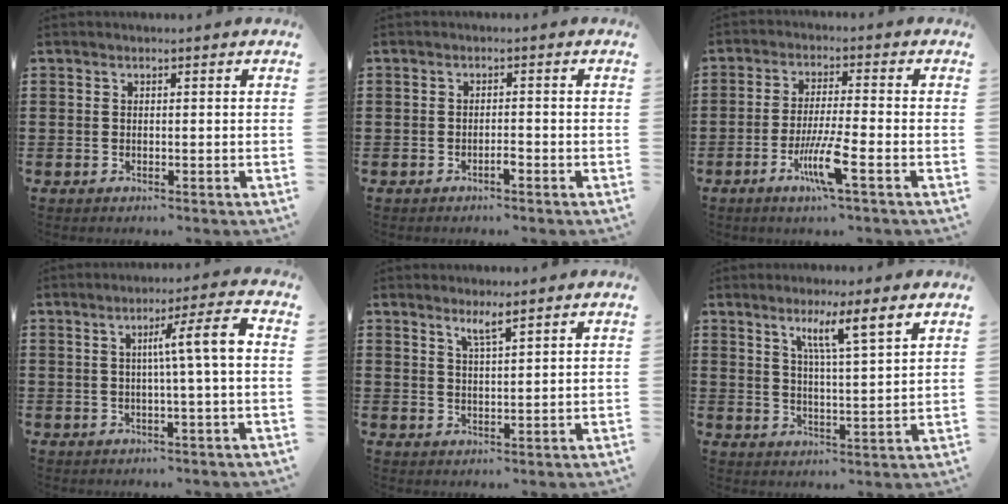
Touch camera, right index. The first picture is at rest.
{"total": 1.3, "force": [-1.0, 0.2, 0.9], "torque": [-0.020, -0.004, -0.017]}
{"total": 7.4, "force": [-3.5, 0.5, 6.5], "torque": [-0.130, -0.013, -0.067]}
{"total": 7.4, "force": [0.6, 0.0, 7.4], "torque": [-0.122, -0.004, -0.003]}
{"total": 2.8, "force": [2.1, 0.1, 1.9], "torque": [-0.040, 0.001, 0.037]}
{"total": 6.5, "force": [3.6, -0.3, 5.5], "torque": [-0.101, -0.006, 0.054]}